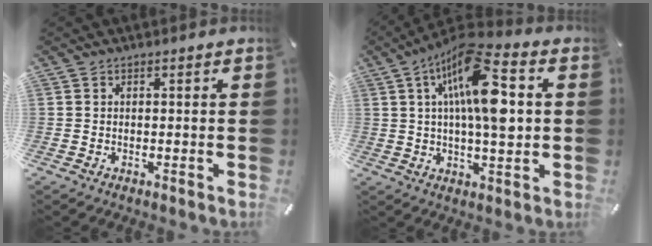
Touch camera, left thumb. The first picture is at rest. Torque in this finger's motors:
{"motor_torque": [2.41, 2.60, 1.59, -1.17, 0.29]}